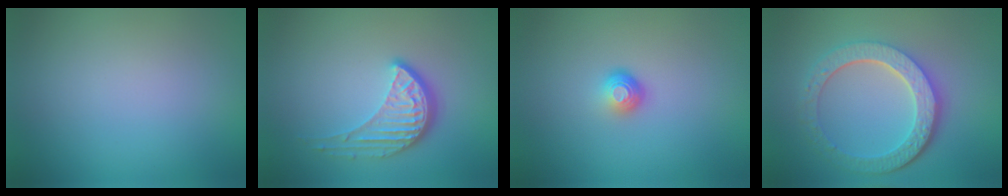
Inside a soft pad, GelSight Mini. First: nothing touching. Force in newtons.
{"total": 4.0, "press": 3.0, "slide": 2.7}
{"total": 1.6, "press": 1.0, "slide": 1.3}
{"total": 6.2, "press": 4.6, "slide": 4.2}